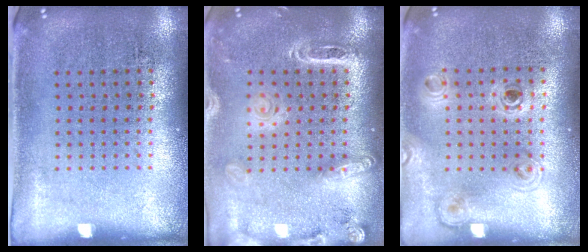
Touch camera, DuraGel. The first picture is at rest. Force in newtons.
{"total": 2.0, "press": 1.8, "slide": 0.8}
{"total": 1.1, "press": 1.1, "slide": 0.4}